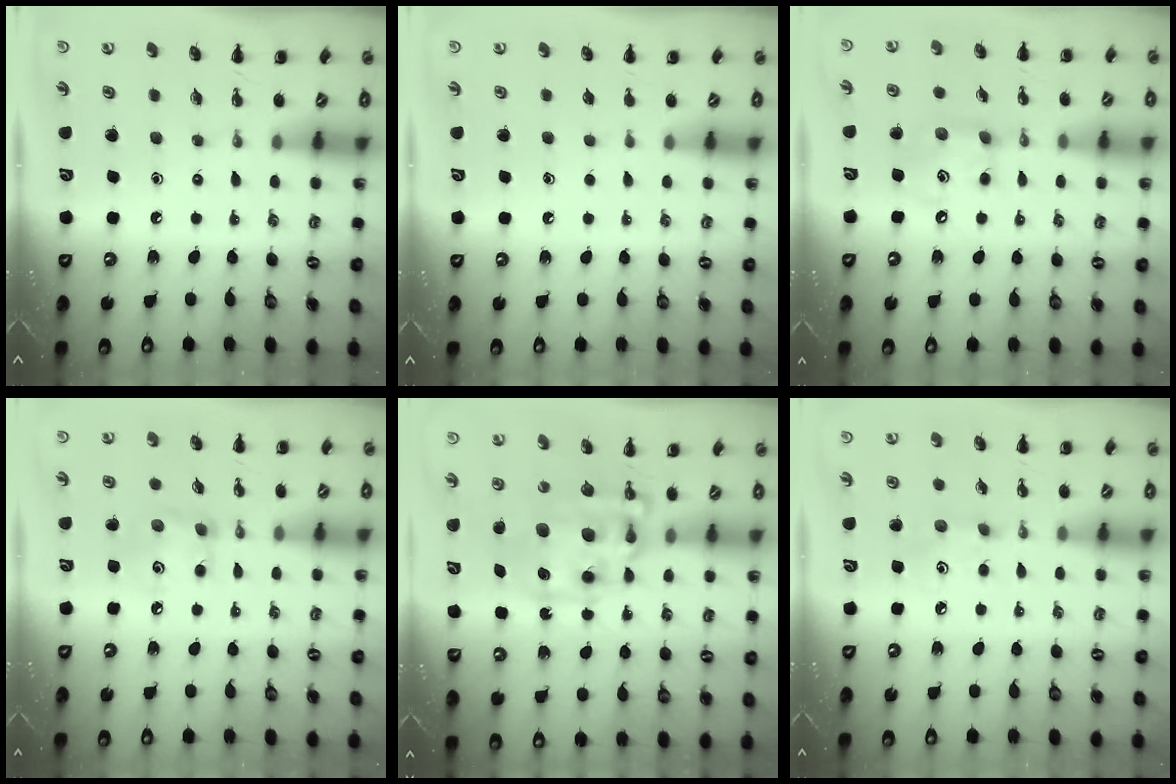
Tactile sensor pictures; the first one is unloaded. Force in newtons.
{"total": 0.8, "press": 0.8, "slide": 0.1}
{"total": 7.9, "press": 7.8, "slide": 1.1}
{"total": 5.8, "press": 5.8, "slide": 0.5}
{"total": 12.9, "press": 12.6, "slide": 3.1}
{"total": 3.7, "press": 3.6, "slide": 0.9}